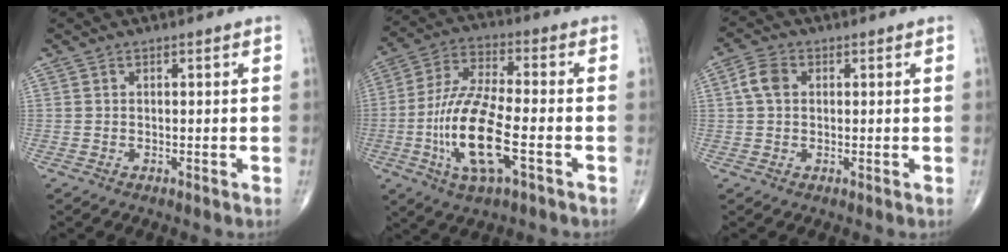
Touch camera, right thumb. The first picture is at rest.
{"total": 15.8, "force": [-4.4, 5.2, 14.3], "torque": [-0.299, 0.019, -0.081]}
{"total": 4.1, "force": [0.7, 2.9, 2.7], "torque": [-0.056, 0.011, 0.010]}